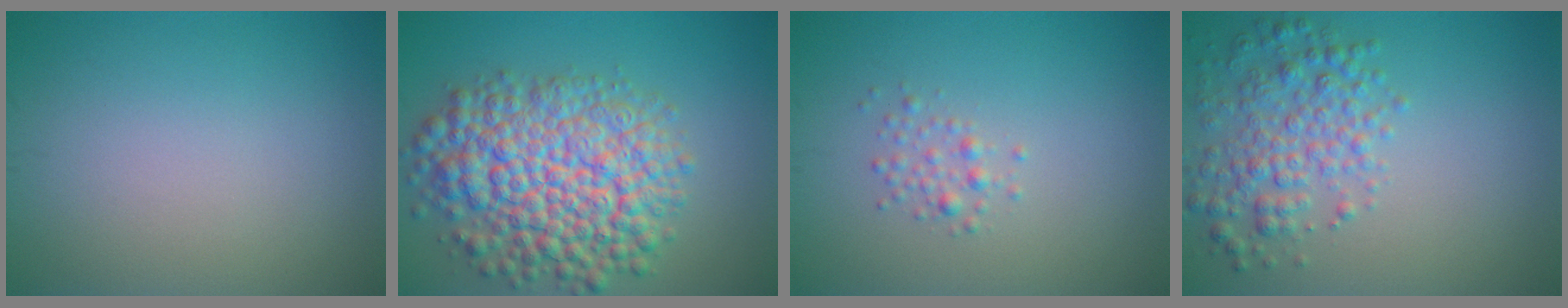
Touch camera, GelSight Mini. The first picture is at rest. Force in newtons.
{"total": 10.3, "press": 10.3, "slide": 0.4}
{"total": 1.3, "press": 1.3, "slide": 0.1}
{"total": 4.2, "press": 4.2, "slide": 0.1}